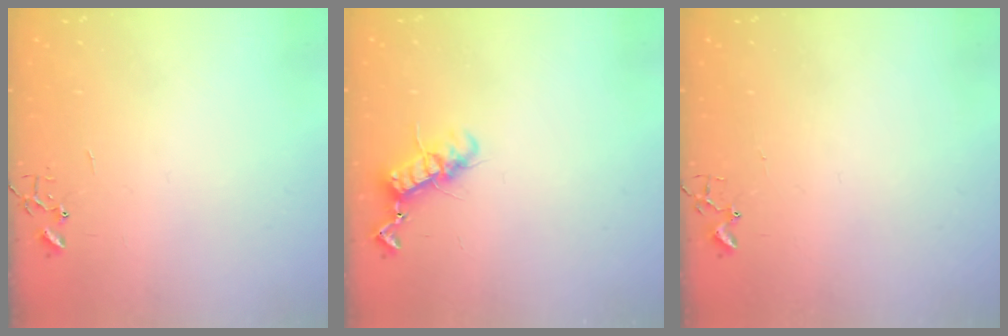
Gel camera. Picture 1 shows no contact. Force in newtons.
{"total": 11.1, "press": 11.1, "slide": 0.3}
{"total": 1.7, "press": 1.6, "slide": 0.2}